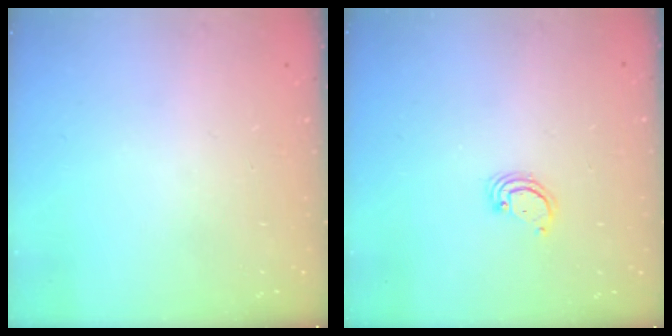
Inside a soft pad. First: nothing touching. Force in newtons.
{"total": 2.5, "press": 2.5, "slide": 0.2}